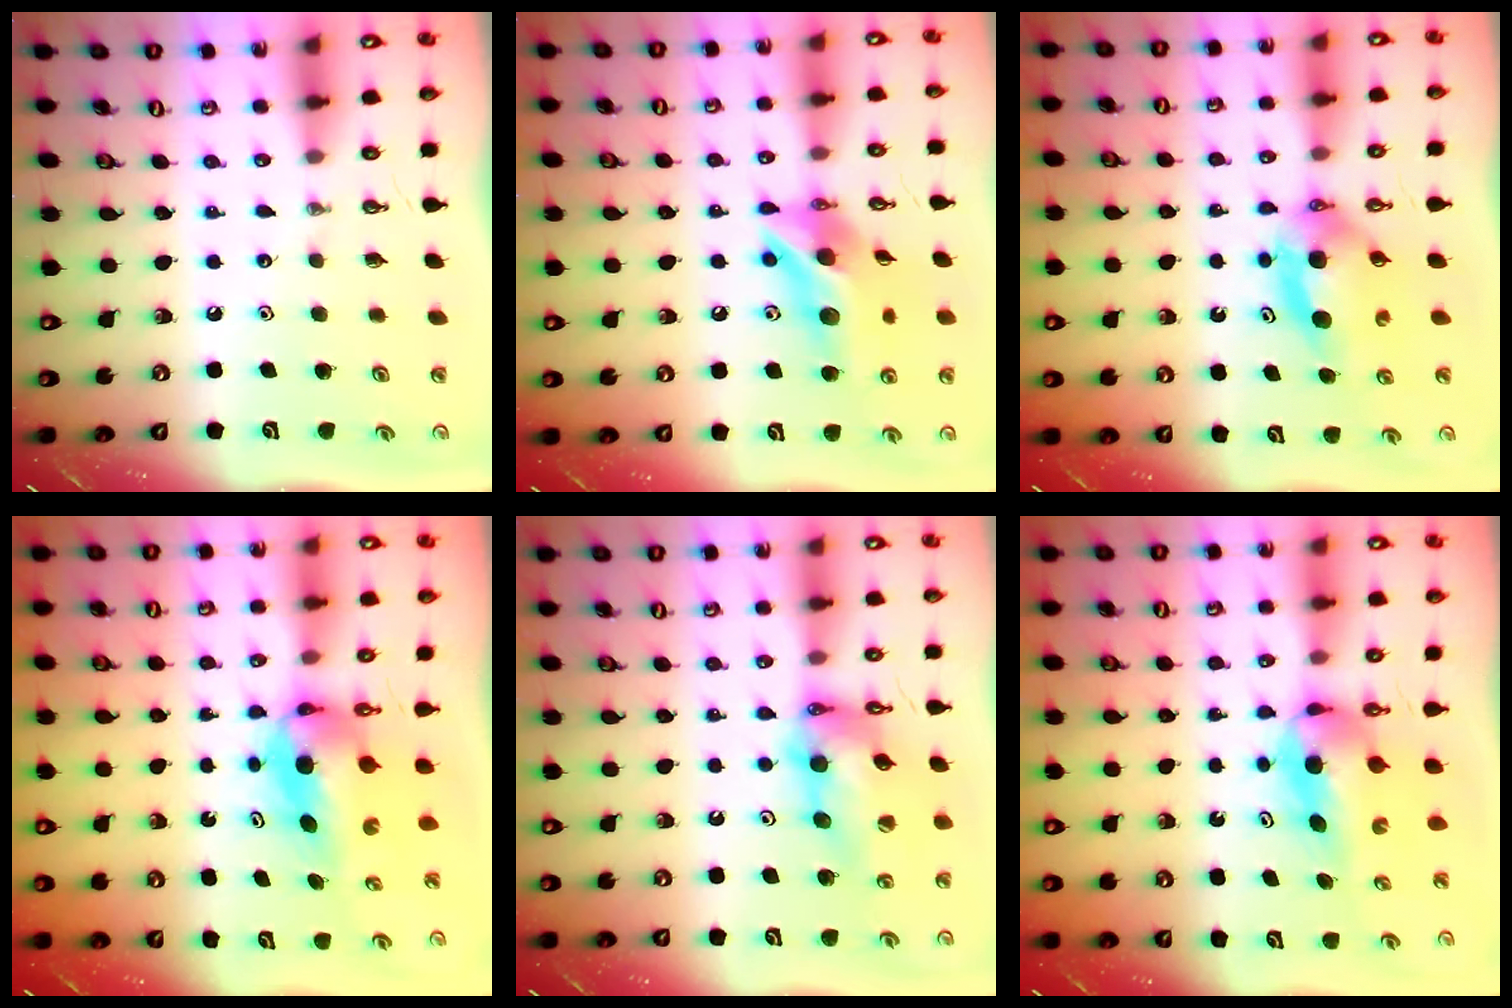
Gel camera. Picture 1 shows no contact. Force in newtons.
{"total": 13.5, "press": 13.4, "slide": 1.3}
{"total": 5.5, "press": 5.1, "slide": 1.9}
{"total": 6.4, "press": 6.0, "slide": 2.1}
{"total": 14.1, "press": 14.0, "slide": 1.2}
{"total": 5.3, "press": 4.9, "slide": 2.0}